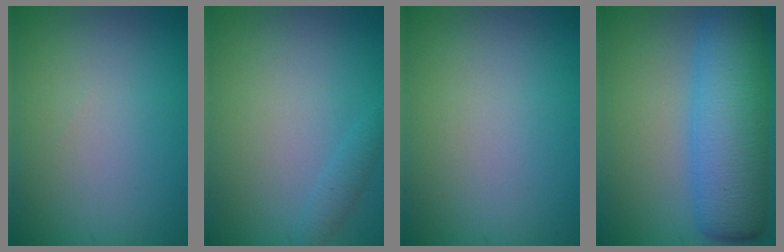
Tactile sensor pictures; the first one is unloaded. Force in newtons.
{"total": 1.2, "press": 1.2, "slide": 0.1}
{"total": 0.0}
{"total": 9.1, "press": 9.1, "slide": 0.2}